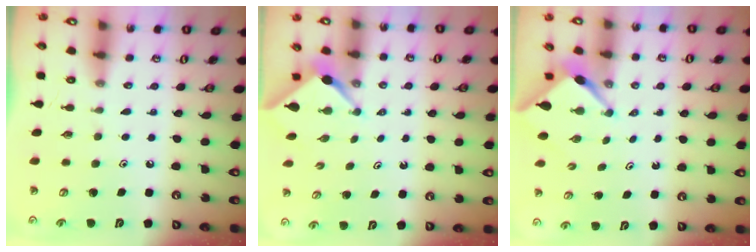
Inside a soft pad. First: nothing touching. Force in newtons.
{"total": 2.3, "press": 2.3, "slide": 0.3}
{"total": 2.7, "press": 2.7, "slide": 0.3}